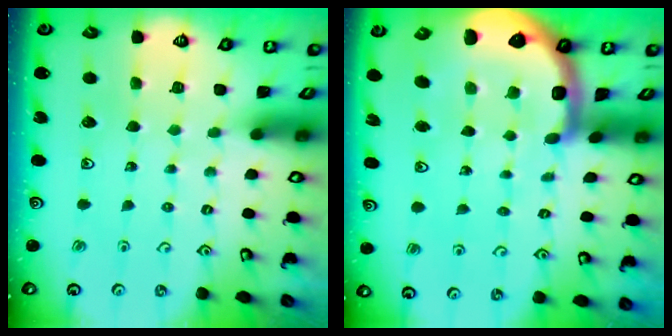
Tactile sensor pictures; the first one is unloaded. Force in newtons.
{"total": 8.6, "press": 8.4, "slide": 1.9}